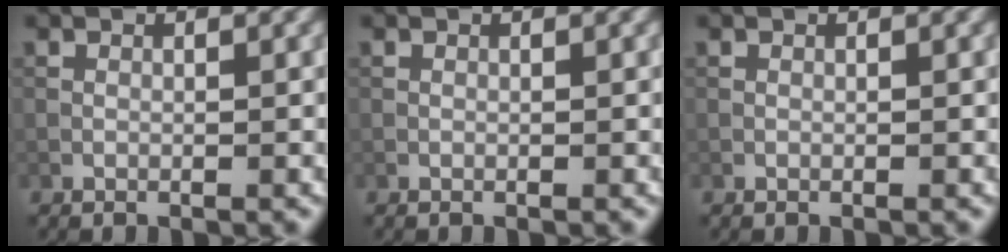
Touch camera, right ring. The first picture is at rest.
{"total": 0.0}
{"total": 0.0}